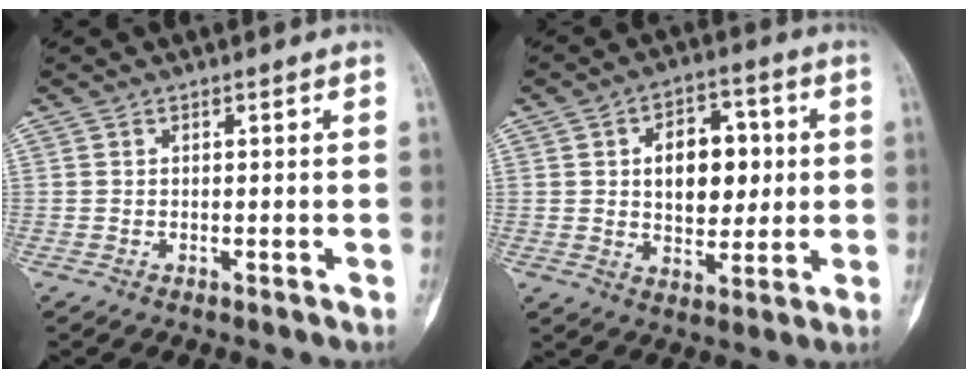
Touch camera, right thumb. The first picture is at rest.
{"total": 12.2, "force": [1.8, 8.0, 9.0], "torque": [-0.088, 0.007, 0.032]}